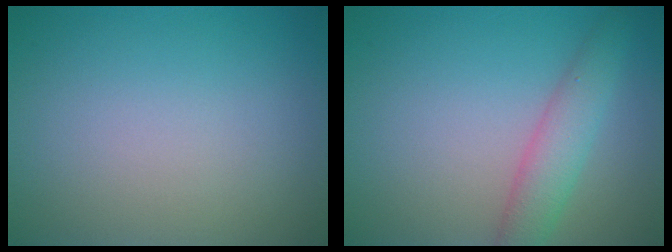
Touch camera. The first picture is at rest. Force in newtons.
{"total": 3.4, "press": 3.4, "slide": 0.0}